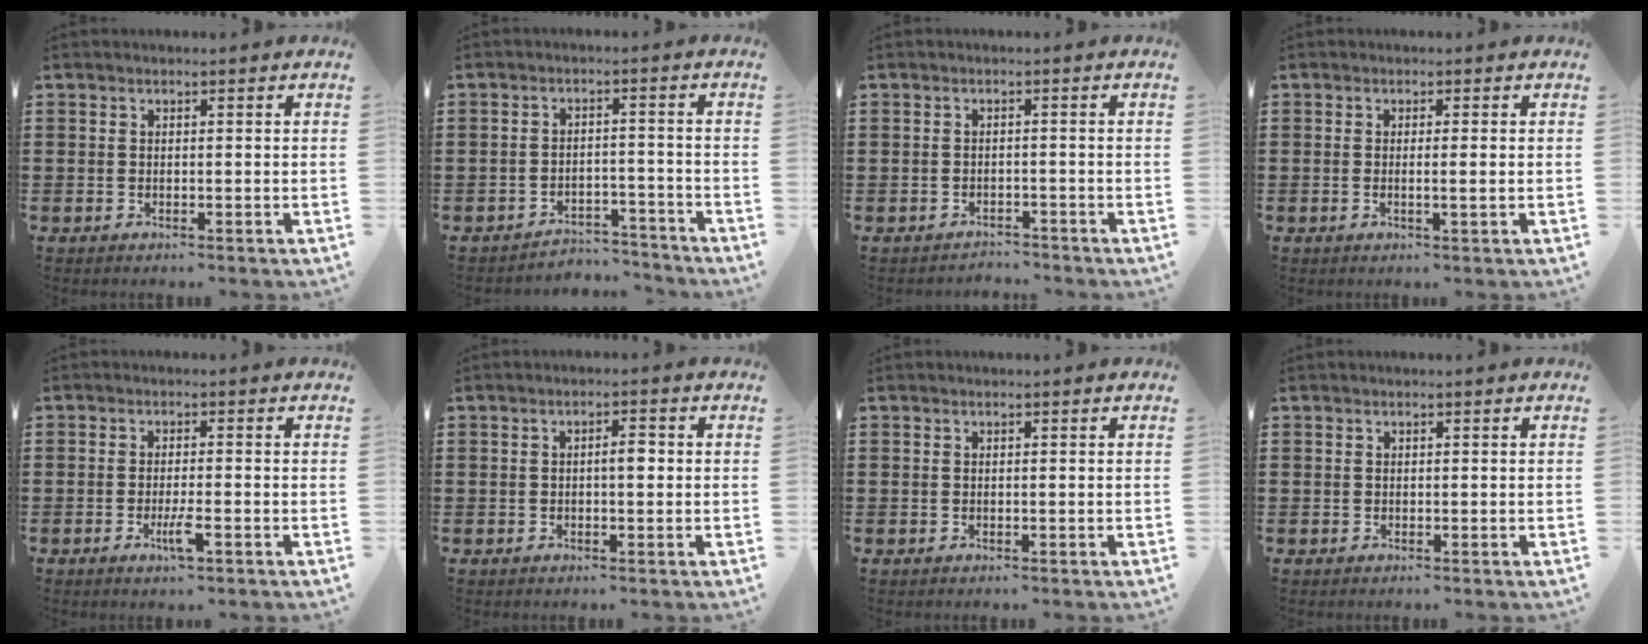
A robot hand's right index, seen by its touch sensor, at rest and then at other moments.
{"total": 3.8, "force": [-3.7, 0.7, 0.3], "torque": [-0.010, 0.006, -0.077]}
{"total": 1.8, "force": [-1.8, 0.2, -0.3], "torque": [-0.001, 0.002, -0.042]}
{"total": 1.5, "force": [-0.2, -0.2, 1.5], "torque": [-0.024, -0.006, -0.005]}
{"total": 3.7, "force": [-1.6, 0.4, 3.3], "torque": [-0.069, -0.011, -0.031]}
{"total": 2.3, "force": [-0.1, 0.7, 2.2], "torque": [-0.042, 0.003, -0.003]}
{"total": 0.0}
{"total": 0.0}